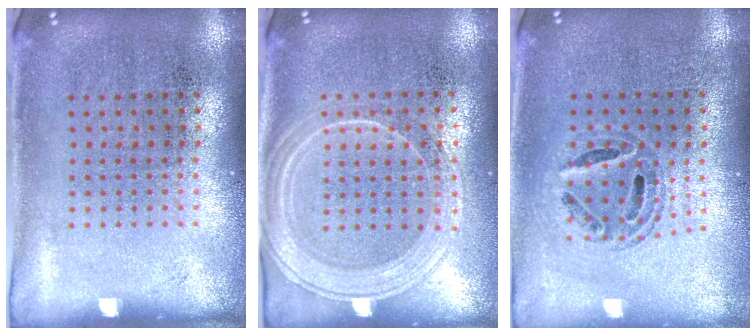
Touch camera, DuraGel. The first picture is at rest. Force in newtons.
{"total": 2.0, "press": 1.9, "slide": 0.7}
{"total": 0.7, "press": 0.7, "slide": 0.2}